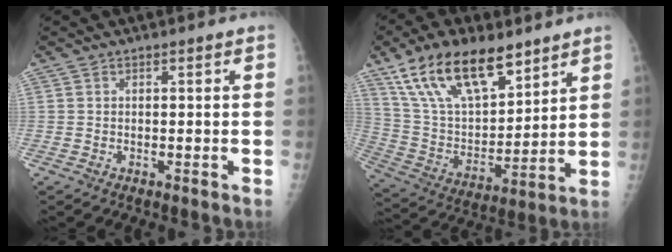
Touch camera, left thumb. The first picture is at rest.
{"total": 20.2, "force": [13.1, 9.0, 12.5], "torque": [-0.192, -0.046, 0.251]}